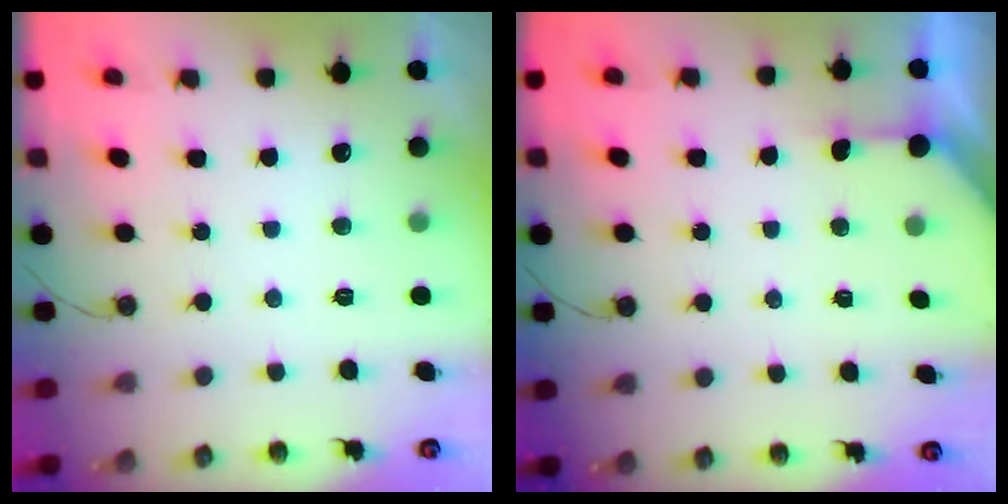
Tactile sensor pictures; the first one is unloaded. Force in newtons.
{"total": 2.7, "press": 2.7, "slide": 0.3}